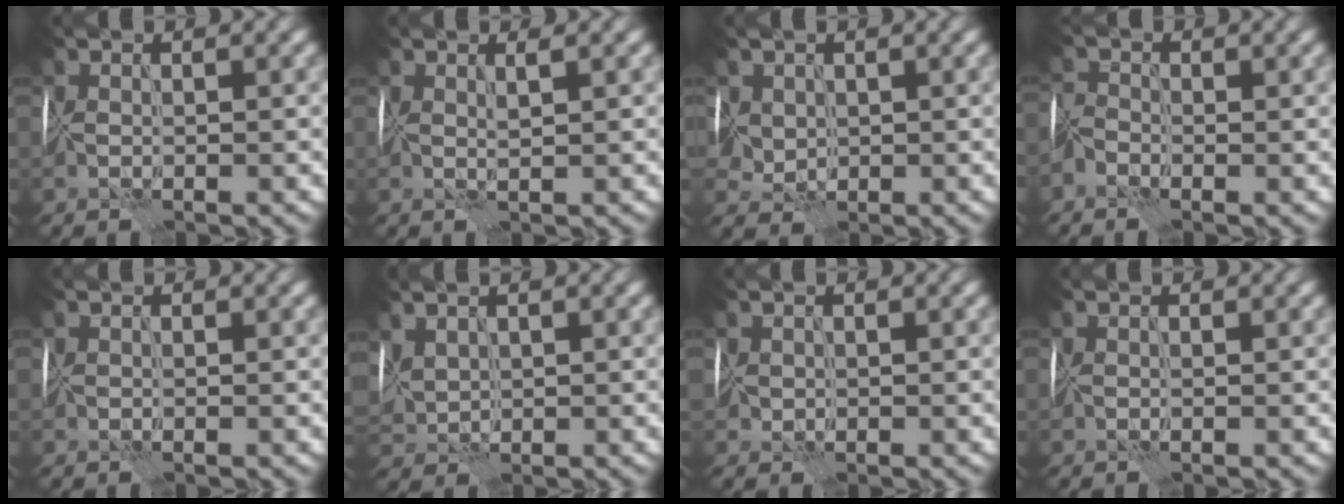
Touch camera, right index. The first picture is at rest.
{"total": 1.1, "force": [0.7, 0.1, 0.9], "torque": [-0.012, 0.002, 0.008]}
{"total": 2.7, "force": [1.2, 2.3, 0.7], "torque": [-0.026, 0.003, 0.031]}
{"total": 1.9, "force": [-1.1, 1.2, 0.9], "torque": [-0.024, 0.003, -0.034]}
{"total": 0.0}
{"total": 2.4, "force": [1.2, 1.6, 1.2], "torque": [-0.044, 0.007, 0.032]}
{"total": 1.1, "force": [0.3, 1.1, 0.0], "torque": [-0.007, 0.004, 0.003]}
{"total": 0.0}